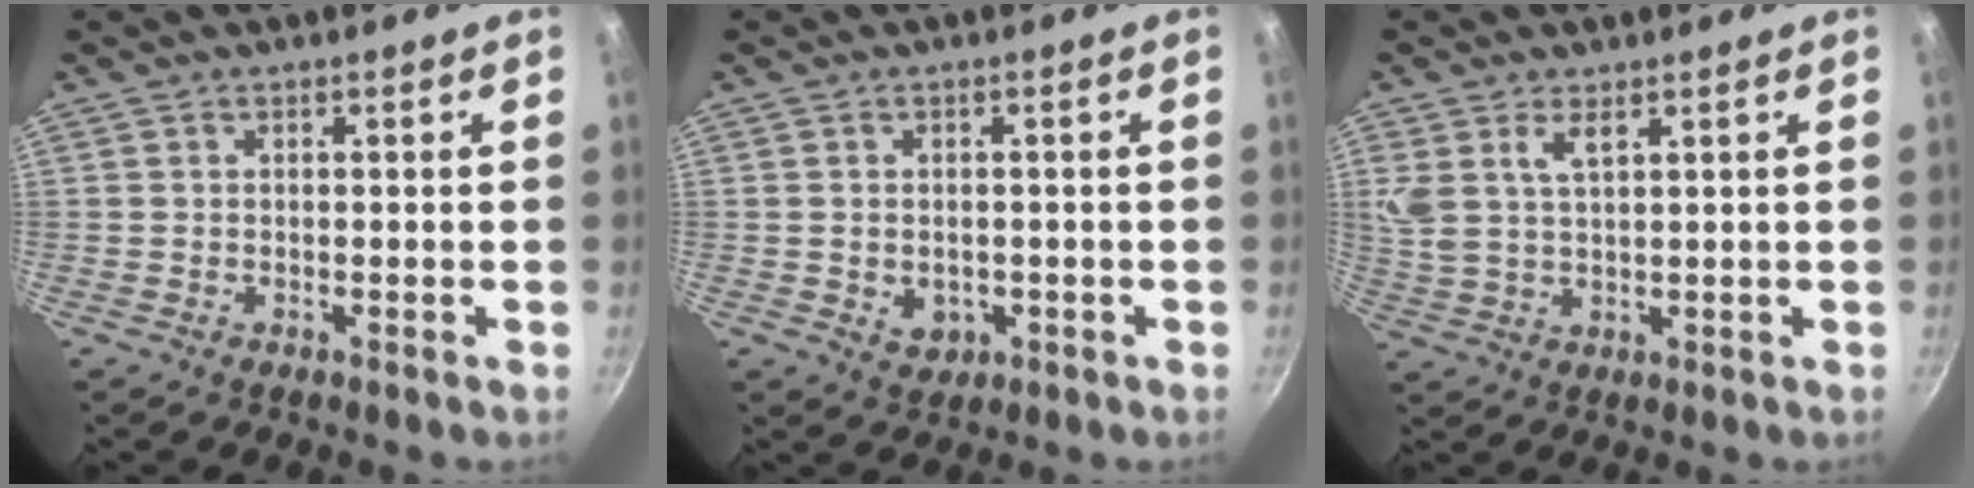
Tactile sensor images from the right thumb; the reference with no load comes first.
{"total": 3.4, "force": [-0.7, 2.8, 1.9], "torque": [-0.015, 0.001, -0.001]}
{"total": 5.4, "force": [2.6, 2.3, 4.1], "torque": [-0.090, -0.007, 0.063]}